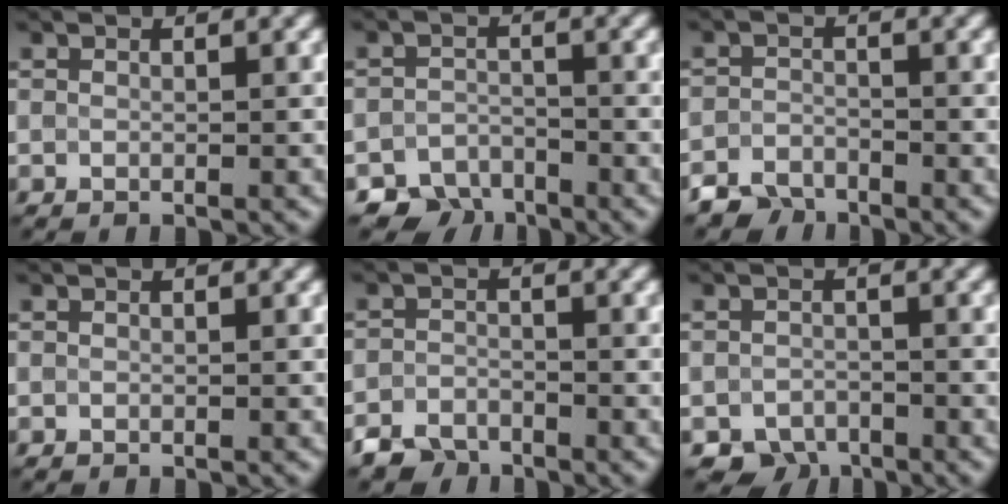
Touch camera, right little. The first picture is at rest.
{"total": 3.4, "force": [-2.9, 1.6, 0.1], "torque": [0.007, -0.004, -0.057]}
{"total": 2.5, "force": [-2.3, 0.9, 0.0], "torque": [0.003, -0.001, -0.049]}
{"total": 0.0}
{"total": 2.7, "force": [-2.4, 1.1, 0.2], "torque": [-0.002, -0.003, -0.053]}
{"total": 2.7, "force": [-2.2, 1.4, 0.2], "torque": [0.002, -0.007, -0.043]}